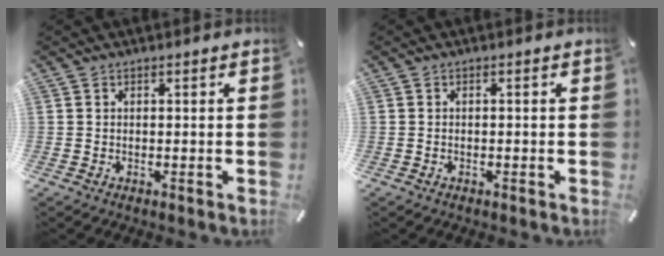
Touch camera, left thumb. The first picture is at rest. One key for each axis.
{"total": 0.6, "fx": -0.4, "fy": 0.3, "fz": 0.4, "tx": -0.009, "ty": -0.001, "tz": -0.008}